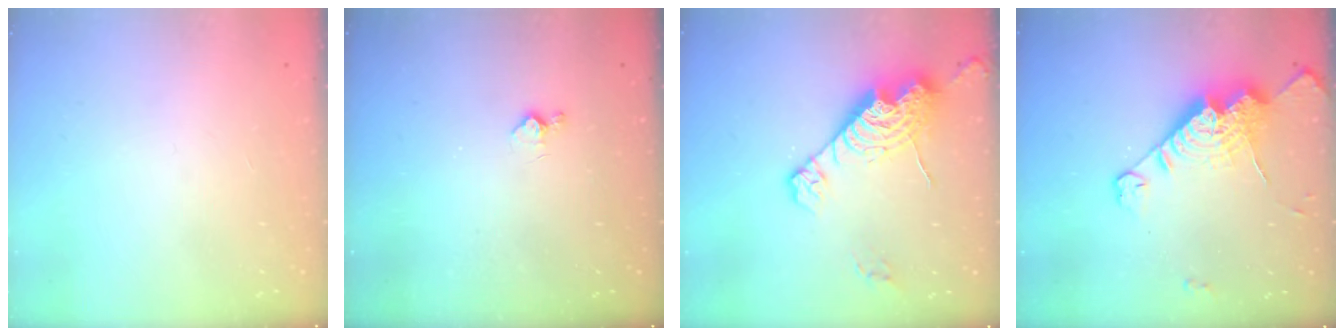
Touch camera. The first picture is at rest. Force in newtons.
{"total": 3.6, "press": 3.5, "slide": 0.6}
{"total": 15.4, "press": 15.3, "slide": 1.5}
{"total": 18.2, "press": 18.1, "slide": 1.9}